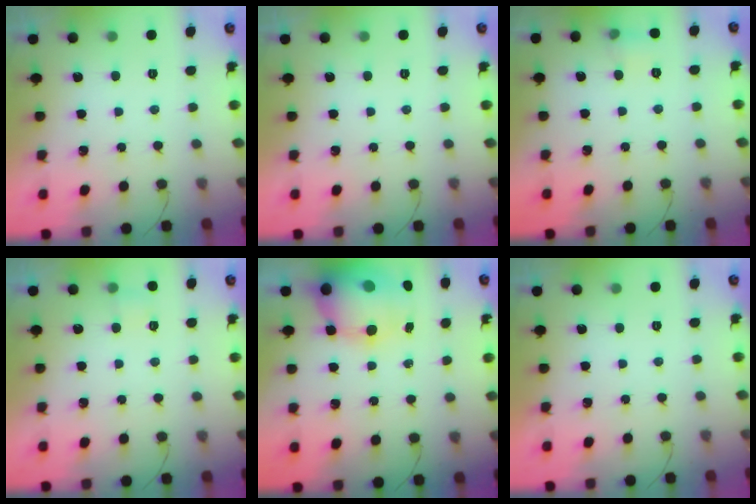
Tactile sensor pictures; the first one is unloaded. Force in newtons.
{"total": 0.0}
{"total": 5.5, "press": 5.2, "slide": 1.9}
{"total": 2.8, "press": 2.6, "slide": 1.1}
{"total": 13.9, "press": 13.4, "slide": 3.4}
{"total": 0.0}